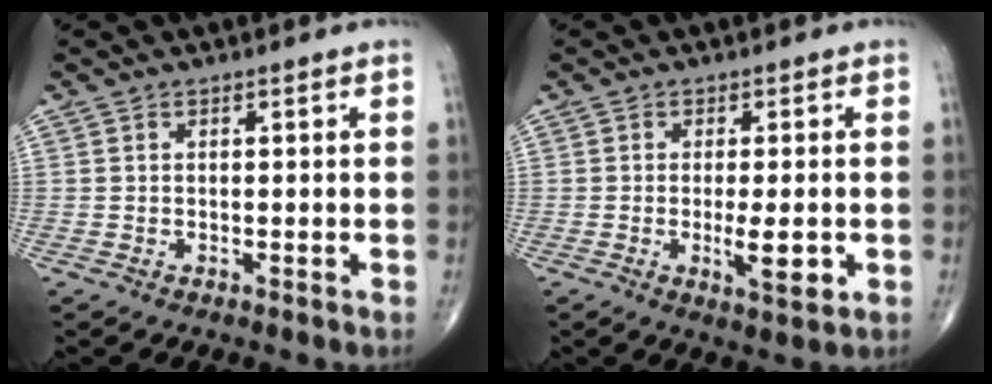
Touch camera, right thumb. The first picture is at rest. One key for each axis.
{"total": 5.7, "fx": -1.1, "fy": 1.7, "fz": 5.4, "tx": -0.084, "ty": -0.011, "tz": -0.015}